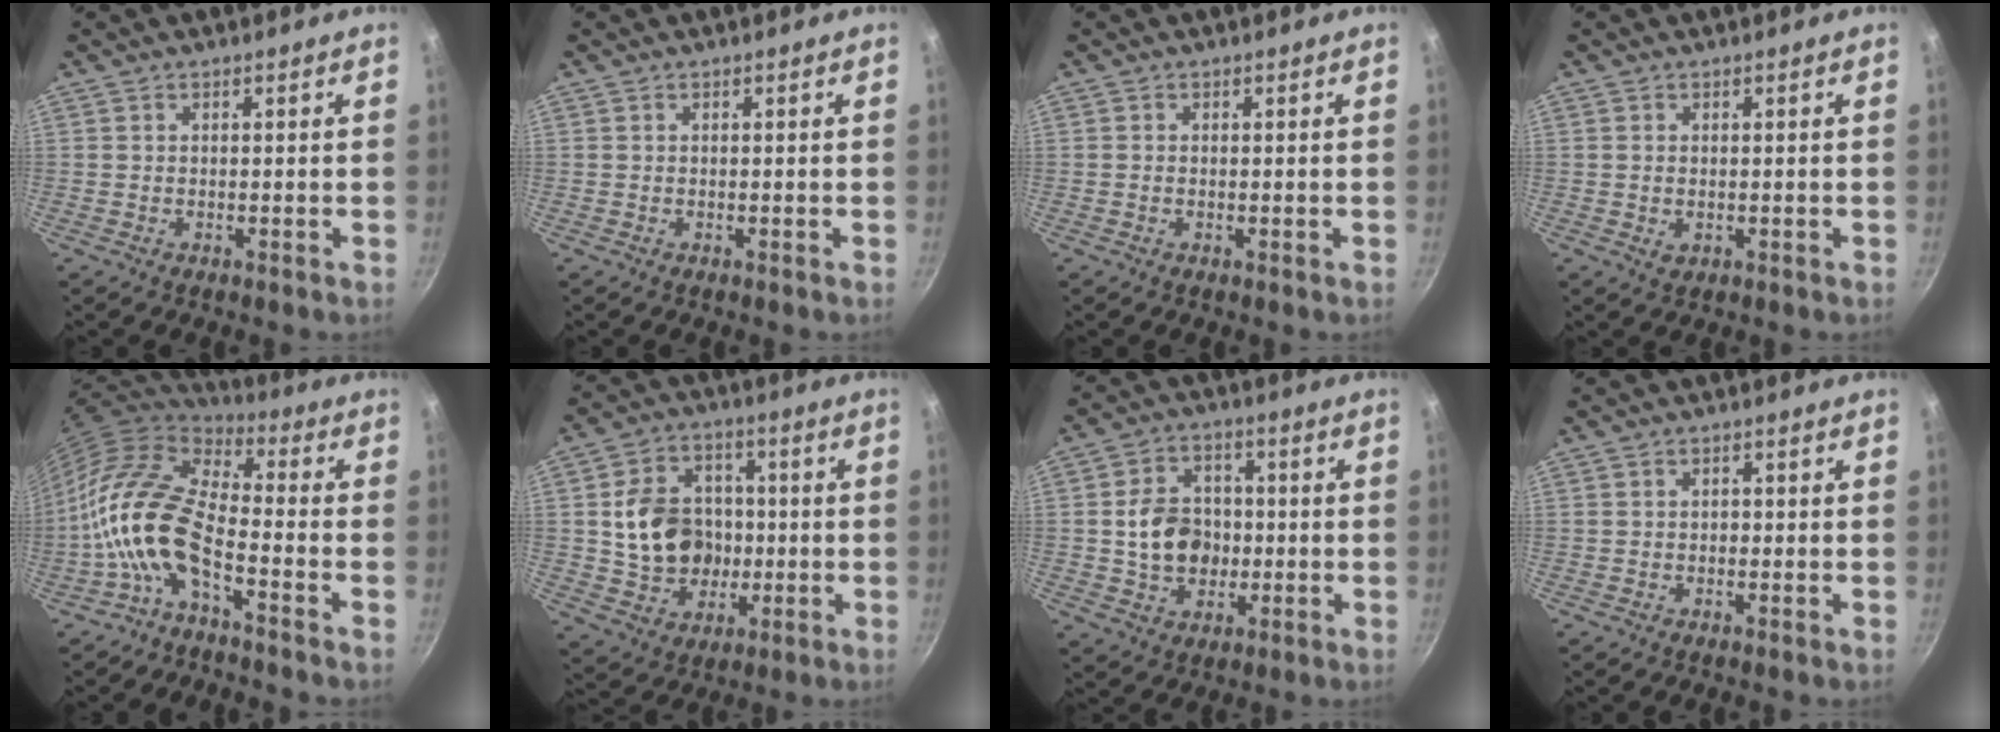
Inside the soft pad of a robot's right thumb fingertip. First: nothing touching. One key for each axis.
{"total": 0.0}
{"total": 0.0}
{"total": 1.6, "fx": 0.0, "fy": 1.2, "fz": 1.1, "tx": -0.016, "ty": -0.003, "tz": 0.001}
{"total": 14.1, "fx": -5.3, "fy": 6.4, "fz": 11.4, "tx": -0.217, "ty": 0.050, "tz": -0.121}
{"total": 14.6, "fx": -0.1, "fy": 12.1, "fz": 8.1, "tx": -0.108, "ty": 0.021, "tz": 0.008}
{"total": 10.8, "fx": -0.5, "fy": 8.6, "fz": 6.5, "tx": -0.081, "ty": 0.016, "tz": -0.007}
{"total": 0.9, "fx": -0.1, "fy": 0.7, "fz": 0.6, "tx": -0.007, "ty": 0.004, "tz": -0.004}